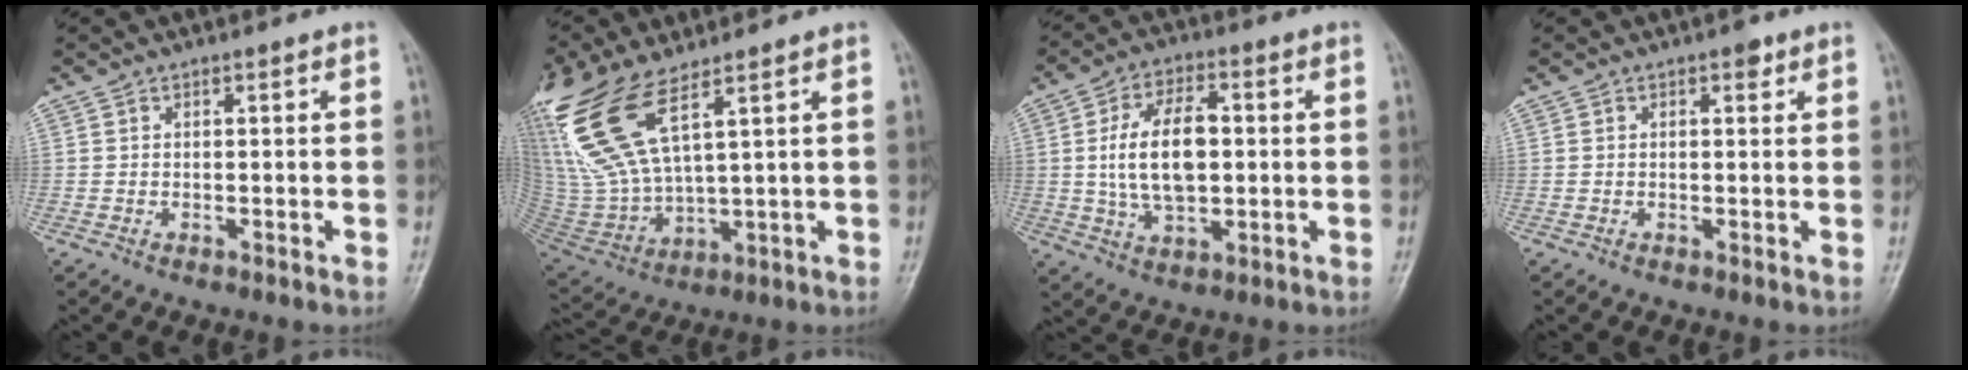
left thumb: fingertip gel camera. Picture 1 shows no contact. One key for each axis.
{"total": 18.5, "fx": 10.1, "fy": 6.3, "fz": 14.2, "tx": -0.333, "ty": -0.034, "tz": 0.214}
{"total": 12.5, "fx": 0.7, "fy": 7.0, "fz": 10.4, "tx": -0.182, "ty": 0.007, "tz": 0.016}
{"total": 1.5, "fx": 0.9, "fy": 0.8, "fz": 0.9, "tx": -0.003, "ty": -0.001, "tz": 0.009}